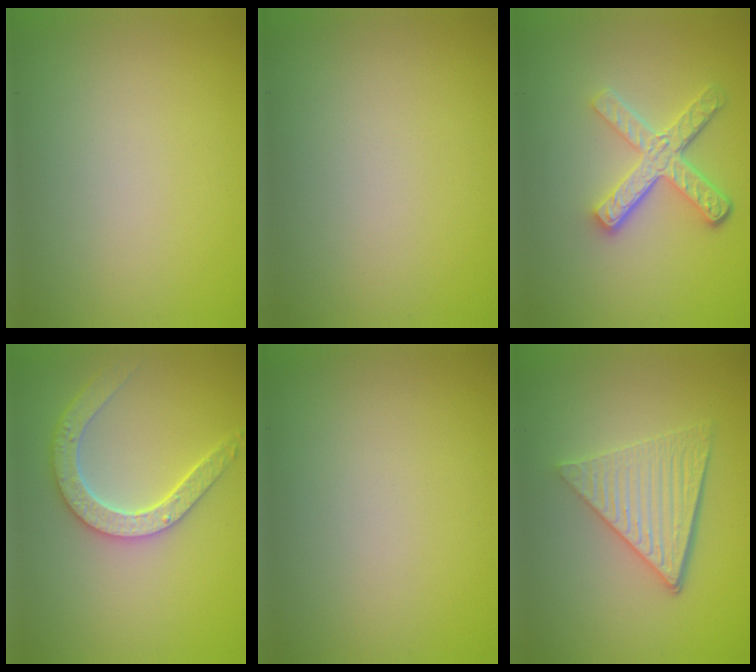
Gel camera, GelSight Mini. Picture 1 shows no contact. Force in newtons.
{"total": 0.0}
{"total": 4.9, "press": 3.6, "slide": 3.3}
{"total": 4.7, "press": 4.0, "slide": 2.6}
{"total": 0.0}
{"total": 5.4, "press": 3.9, "slide": 3.7}